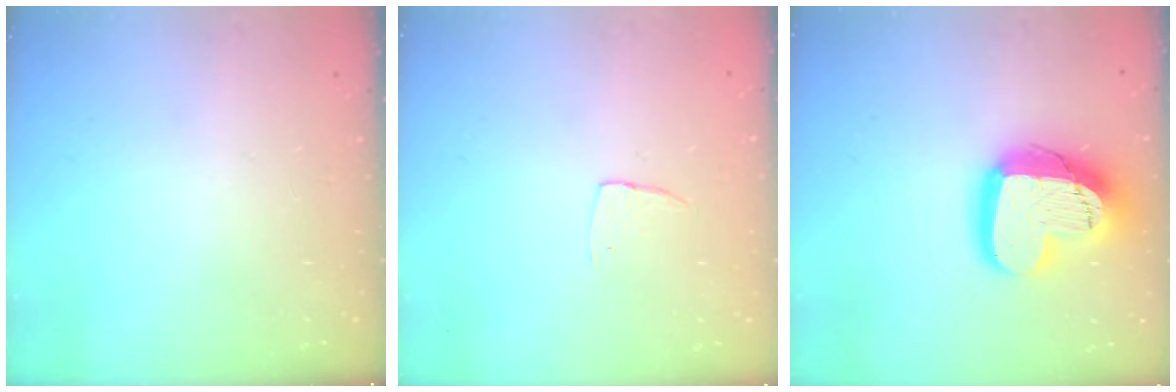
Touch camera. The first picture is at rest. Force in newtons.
{"total": 3.7, "press": 3.7, "slide": 0.2}
{"total": 19.1, "press": 19.1, "slide": 1.4}